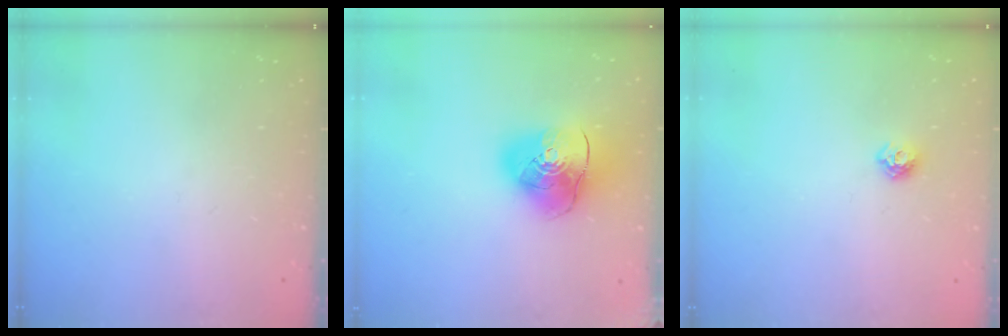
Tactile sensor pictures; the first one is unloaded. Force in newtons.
{"total": 15.1, "press": 14.9, "slide": 2.2}
{"total": 6.8, "press": 6.7, "slide": 1.0}